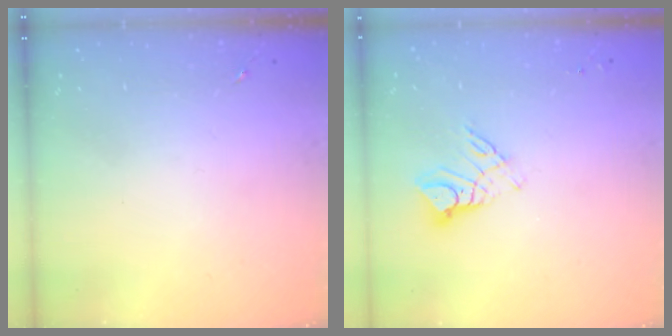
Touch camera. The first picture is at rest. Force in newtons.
{"total": 9.2, "press": 9.1, "slide": 0.8}